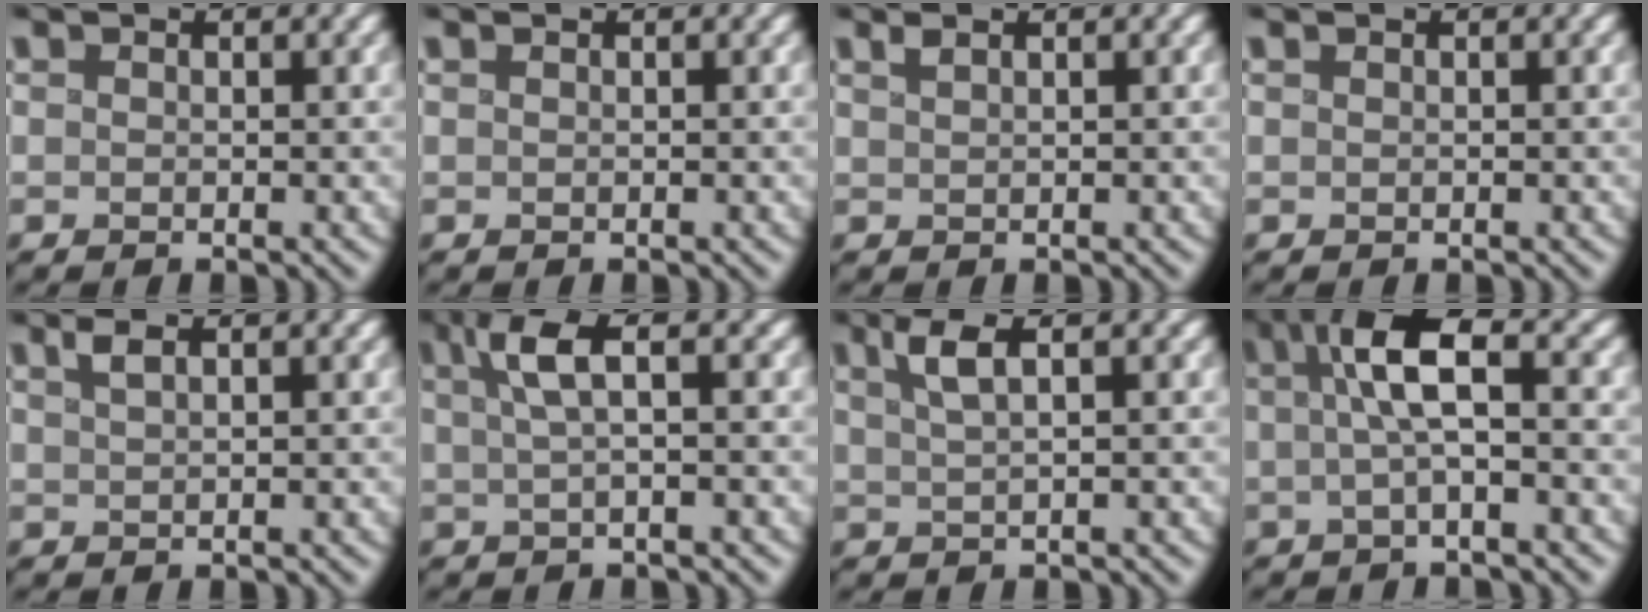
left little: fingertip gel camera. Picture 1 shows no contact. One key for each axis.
{"total": 0.0}
{"total": 0.6, "fx": 0.5, "fy": -0.1, "fz": 0.4, "tx": -0.013, "ty": 0.005, "tz": 0.014}
{"total": 0.0}
{"total": 1.2, "fx": 0.7, "fy": 0.0, "fz": 1.0, "tx": -0.027, "ty": 0.007, "tz": 0.016}
{"total": 3.8, "fx": 1.0, "fy": 0.9, "fz": 3.6, "tx": -0.080, "ty": 0.009, "tz": 0.018}
{"total": 2.8, "fx": 1.2, "fy": 0.4, "fz": 2.5, "tx": -0.061, "ty": 0.008, "tz": 0.025}
{"total": 5.4, "fx": 0.4, "fy": 1.7, "fz": 5.1, "tx": -0.102, "ty": 0.017, "tz": -0.001}